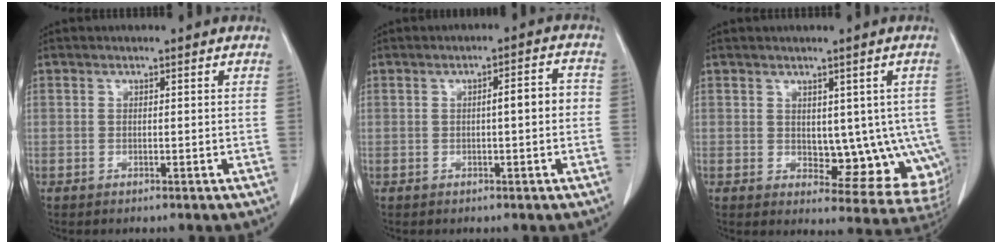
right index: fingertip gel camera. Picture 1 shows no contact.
{"total": 3.8, "force": [-0.3, 0.7, 3.7], "torque": [-0.054, 0.013, -0.004]}
{"total": 10.4, "force": [0.3, 5.8, 8.6], "torque": [-0.083, 0.000, 0.021]}